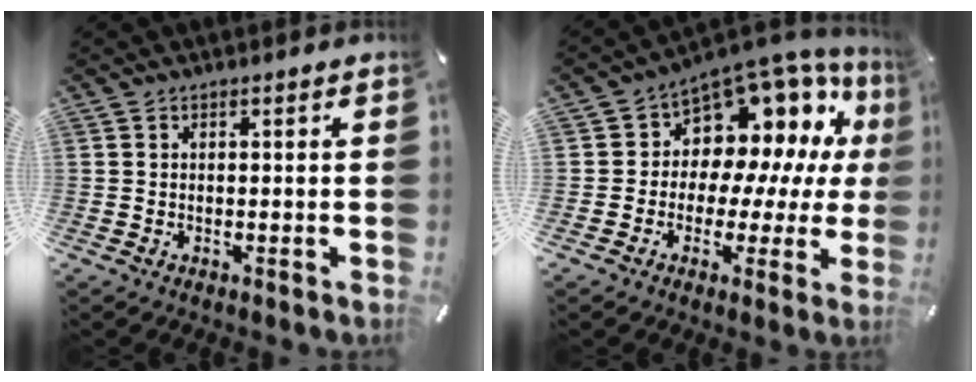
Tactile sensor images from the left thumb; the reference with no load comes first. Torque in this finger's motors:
{"motor_torque": [0.51, 0.83, 0.67, 0.45, 0.08]}